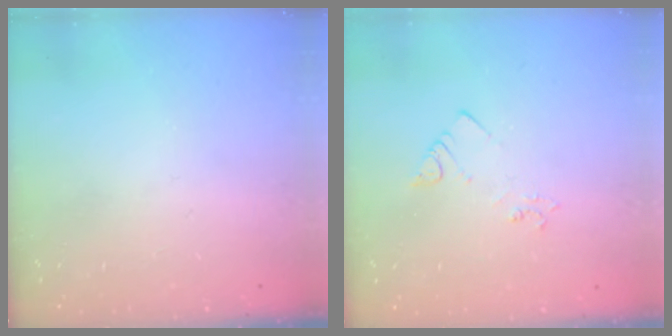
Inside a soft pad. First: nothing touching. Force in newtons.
{"total": 3.1, "press": 3.1, "slide": 0.5}